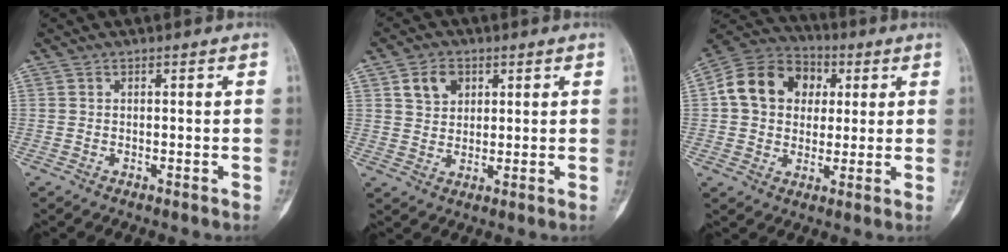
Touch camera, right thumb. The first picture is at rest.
{"total": 5.6, "force": [2.4, 4.2, 2.8], "torque": [-0.027, -0.009, 0.043]}
{"total": 14.7, "force": [2.7, 11.9, 8.2], "torque": [-0.120, 0.016, 0.037]}